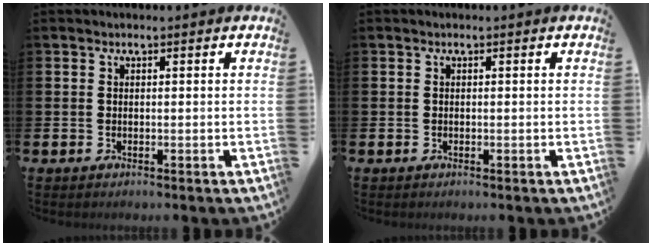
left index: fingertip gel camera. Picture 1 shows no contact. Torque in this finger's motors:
{"motor_torque": [-0.01, -0.07, 0.00, -0.01]}